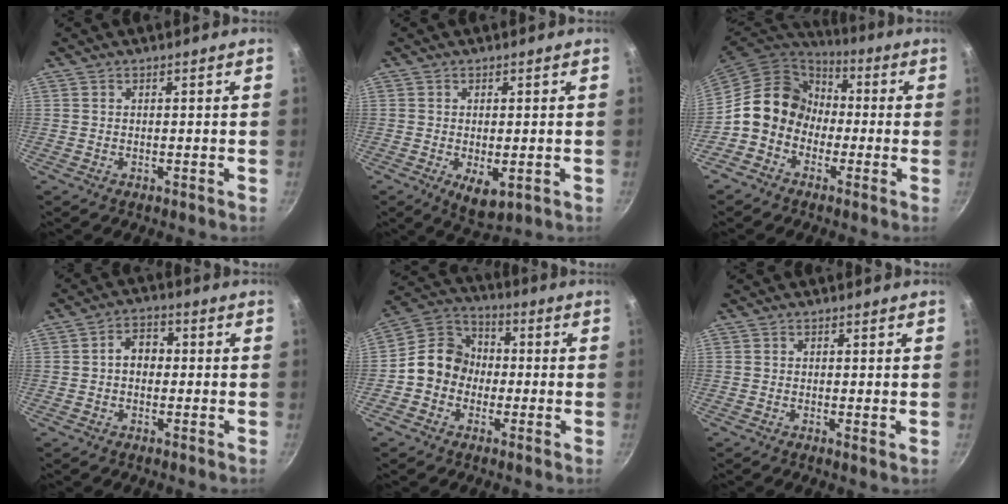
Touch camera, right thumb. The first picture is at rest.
{"total": 5.2, "force": [-1.3, 2.3, 4.5], "torque": [-0.065, -0.014, -0.010]}
{"total": 13.1, "force": [-1.9, 11.1, 6.6], "torque": [-0.070, 0.044, -0.053]}
{"total": 4.9, "force": [0.0, 3.8, 3.2], "torque": [-0.023, 0.015, -0.007]}
{"total": 10.0, "force": [-1.5, 8.8, 4.6], "torque": [-0.042, 0.034, -0.050]}
{"total": 0.8, "force": [0.2, 0.1, 0.8], "torque": [-0.012, -0.010, -0.002]}